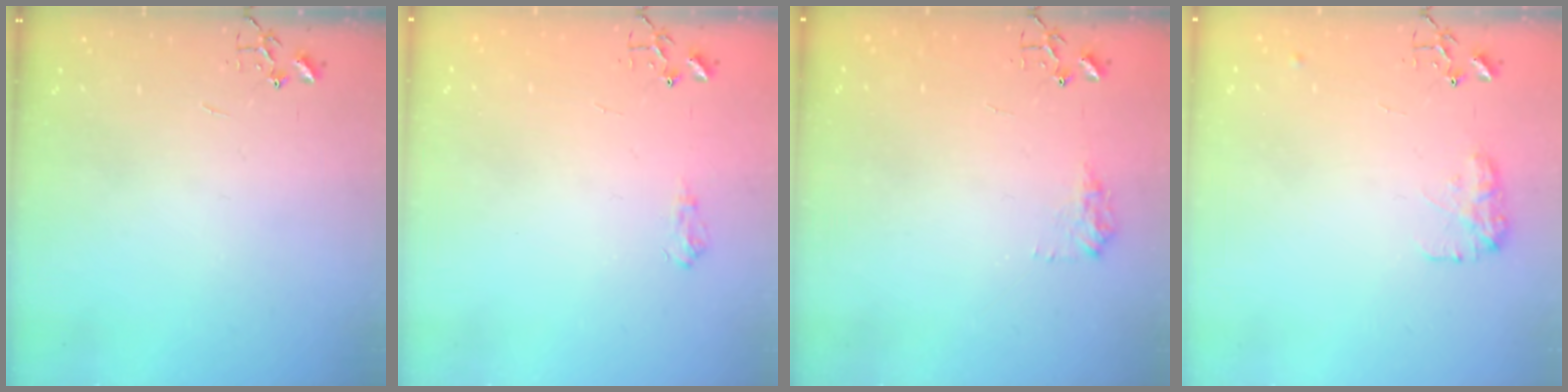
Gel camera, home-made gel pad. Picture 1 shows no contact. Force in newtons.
{"total": 6.3, "press": 6.3, "slide": 0.7}
{"total": 7.8, "press": 7.8, "slide": 0.4}
{"total": 9.5, "press": 9.5, "slide": 0.4}